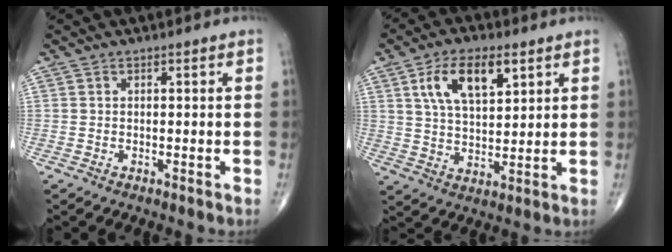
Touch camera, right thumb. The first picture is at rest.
{"total": 11.0, "force": [4.8, 5.1, 8.4], "torque": [-0.137, -0.013, 0.091]}